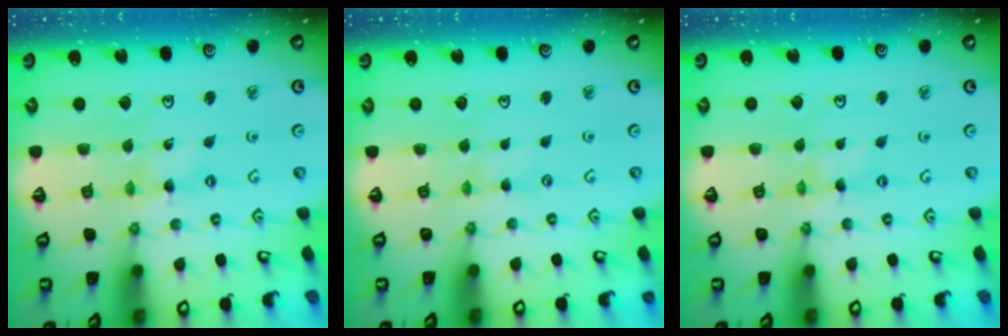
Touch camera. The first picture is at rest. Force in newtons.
{"total": 0.0}
{"total": 0.0}